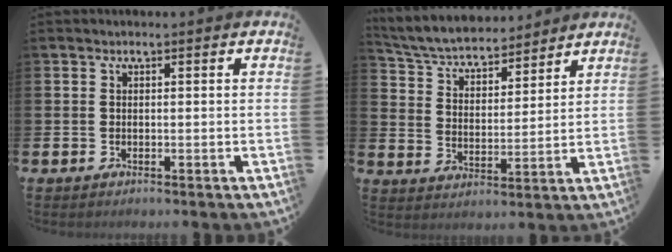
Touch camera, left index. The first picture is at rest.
{"total": 5.9, "force": [5.6, 1.4, 1.1], "torque": [-0.056, -0.039, 0.097]}